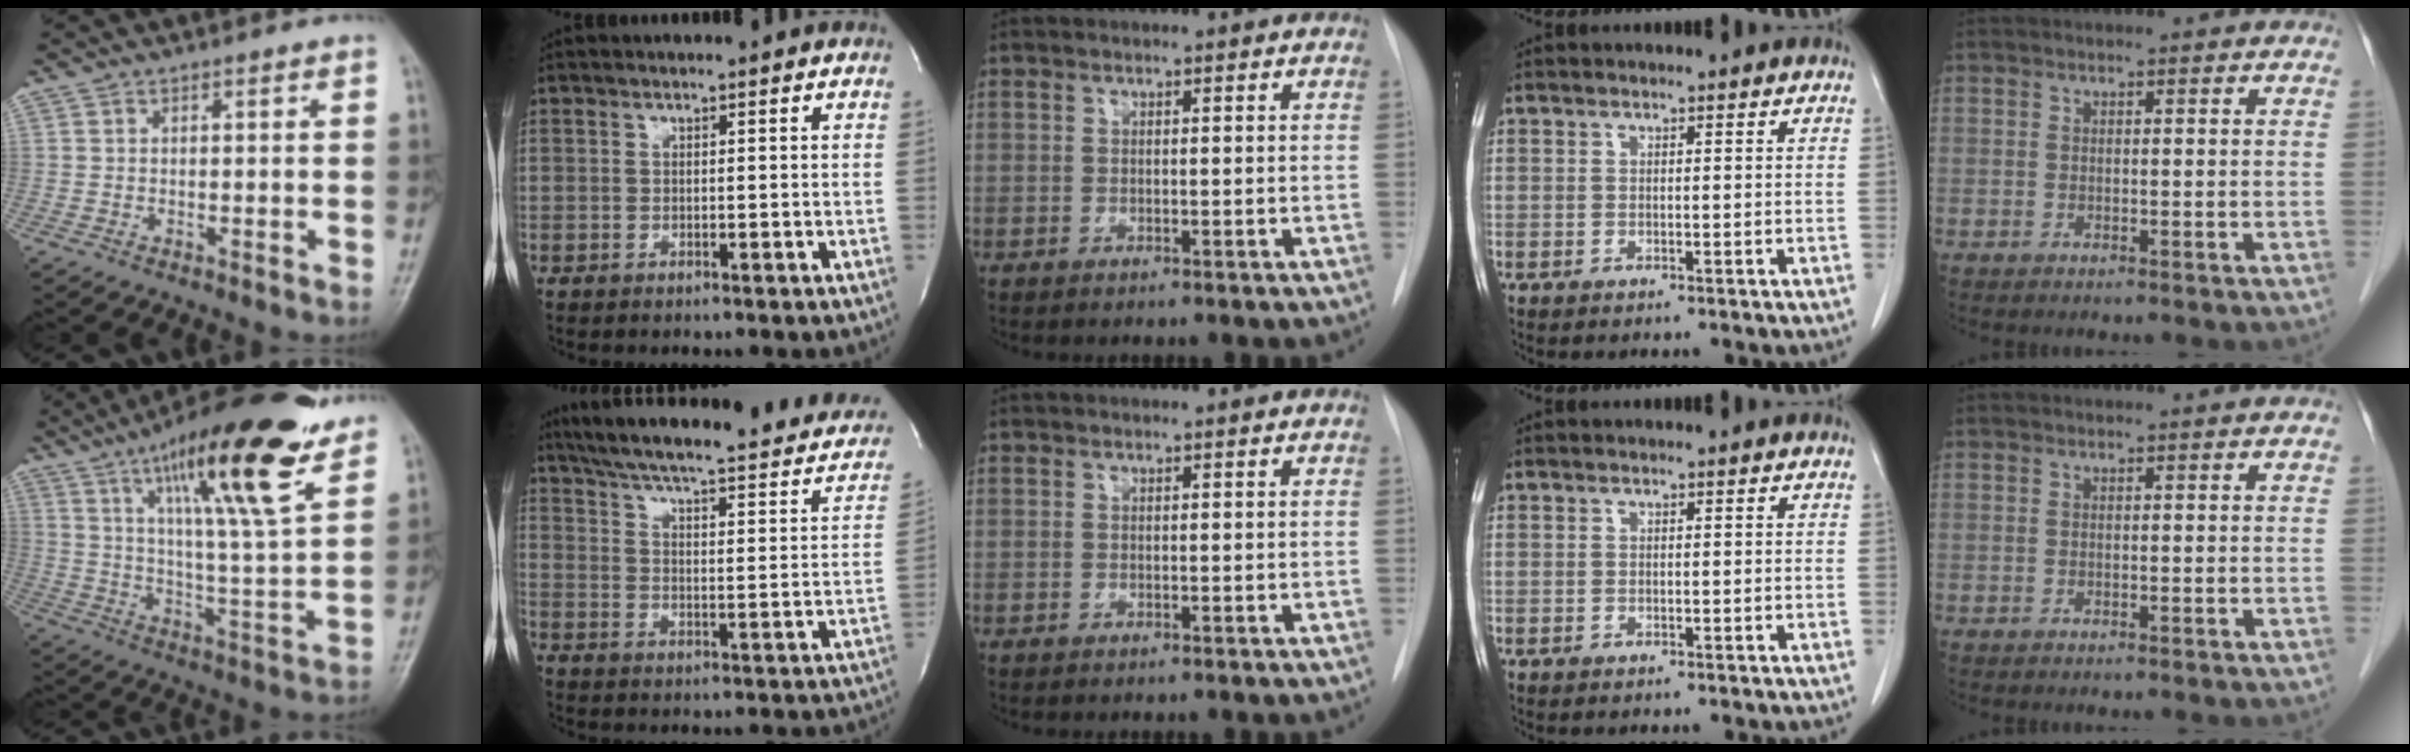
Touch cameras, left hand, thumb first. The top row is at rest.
{"thumb": {"total": 22.1, "force": [13.4, 4.1, 17.1], "torque": [-0.250, -0.055, 0.212]}, "index": {"total": 30.0, "force": [24.6, 6.3, 16.0], "torque": [-0.245, -0.022, 0.302]}}